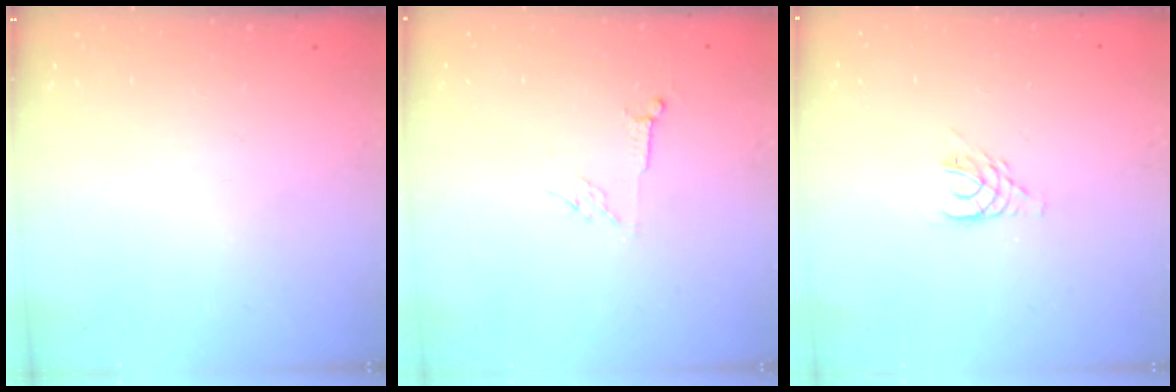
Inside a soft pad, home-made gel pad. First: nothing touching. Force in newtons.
{"total": 4.0, "press": 4.0, "slide": 0.7}
{"total": 4.4, "press": 4.4, "slide": 0.6}